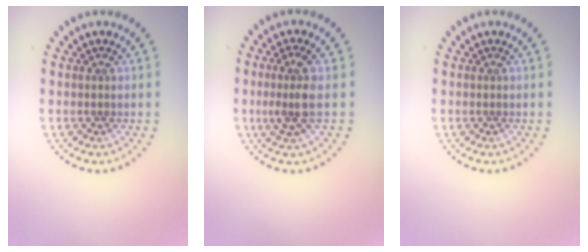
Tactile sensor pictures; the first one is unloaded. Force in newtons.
{"total": 2.7, "press": 2.3, "slide": 1.3}
{"total": 0.0}